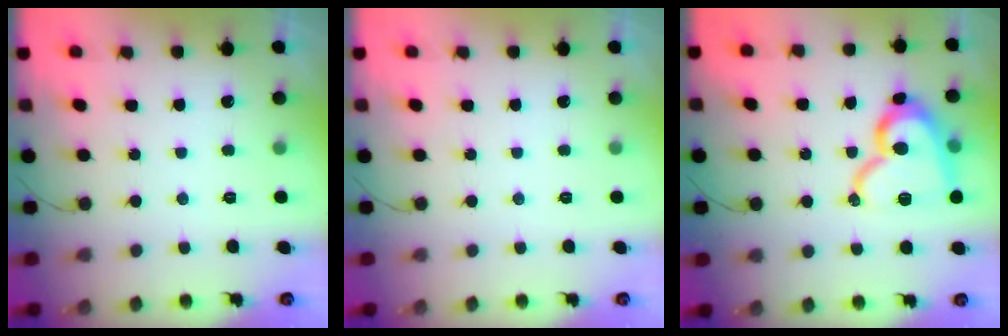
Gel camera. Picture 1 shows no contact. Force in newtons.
{"total": 0.0}
{"total": 16.5, "press": 16.5, "slide": 1.4}